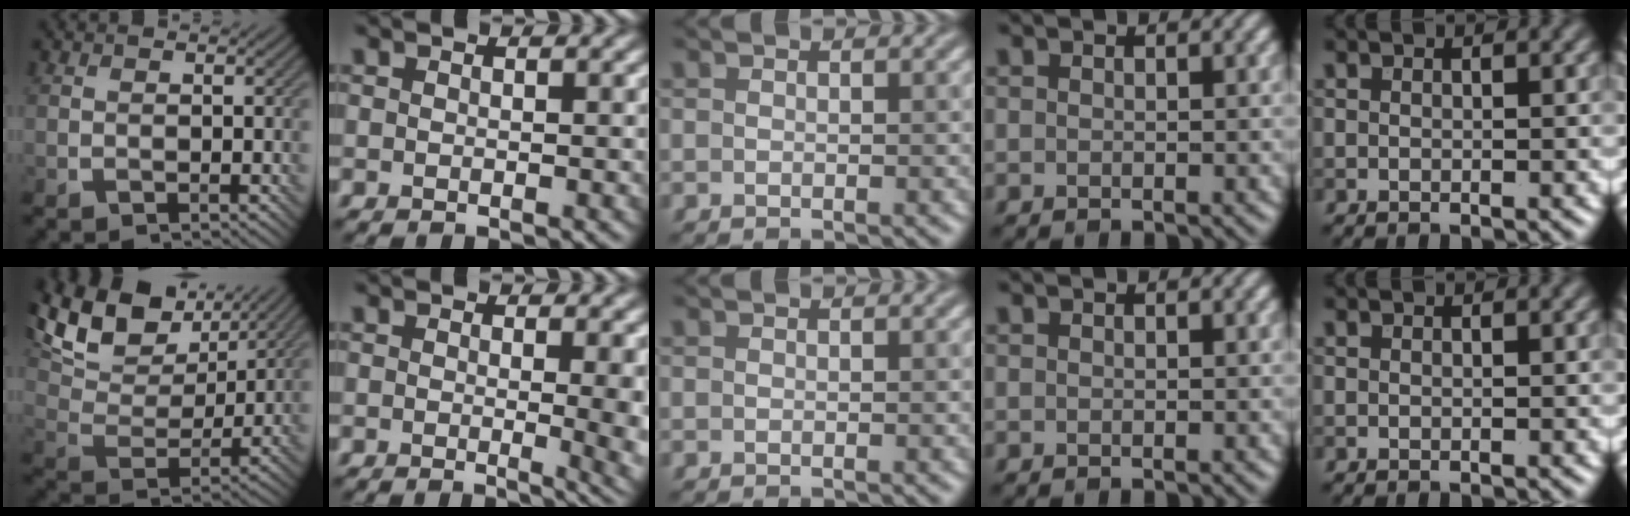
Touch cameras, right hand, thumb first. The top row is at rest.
{"thumb": {"total": 14.5, "force": [9.4, 6.9, 8.6], "torque": [-0.201, 0.020, 0.153]}, "index": {"total": 6.5, "force": [0.0, 2.8, 5.8], "torque": [-0.030, -0.001, -0.003]}}